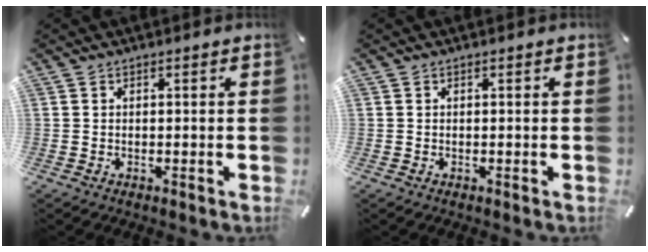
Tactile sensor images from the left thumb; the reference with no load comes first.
{"total": 0.0}